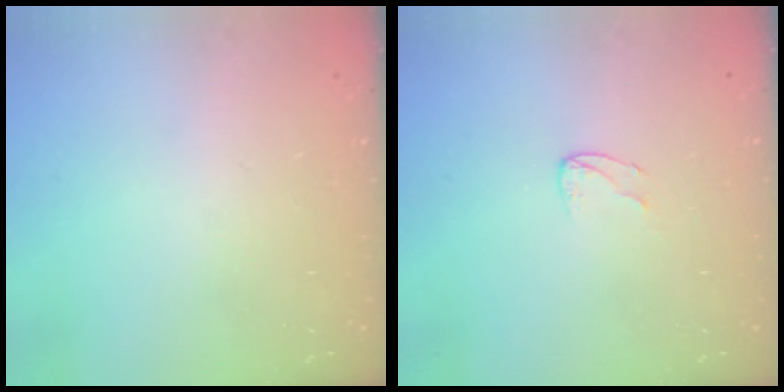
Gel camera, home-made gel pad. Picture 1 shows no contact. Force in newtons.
{"total": 3.7, "press": 3.7, "slide": 0.4}